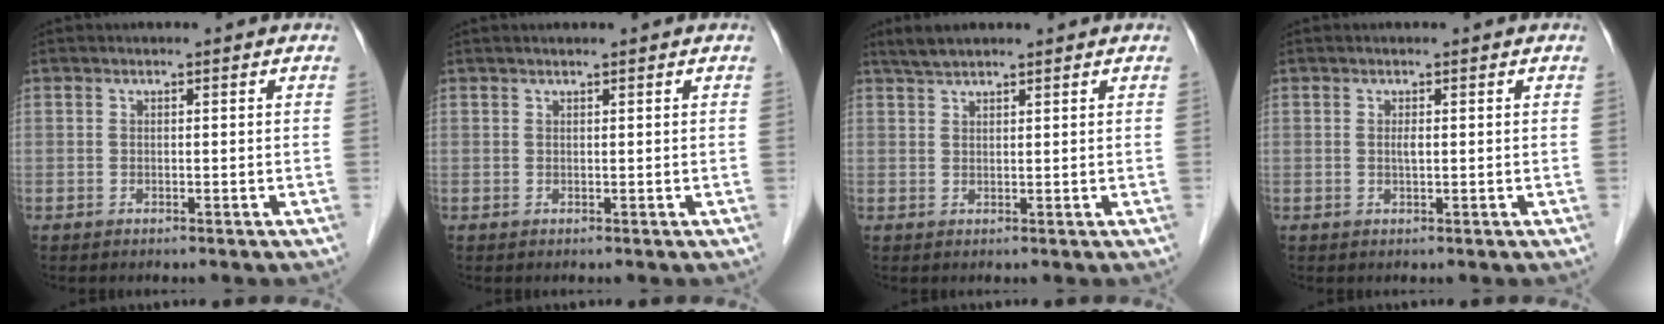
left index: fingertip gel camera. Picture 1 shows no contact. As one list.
[{"total": 0.6, "force": [0.6, -0.1, 0.3], "torque": [-0.008, 0.006, 0.014]}, {"total": 2.9, "force": [2.5, 0.4, 1.3], "torque": [-0.031, 0.014, 0.050]}, {"total": 0.9, "force": [0.1, 0.1, 0.9], "torque": [-0.019, -0.001, 0.003]}]